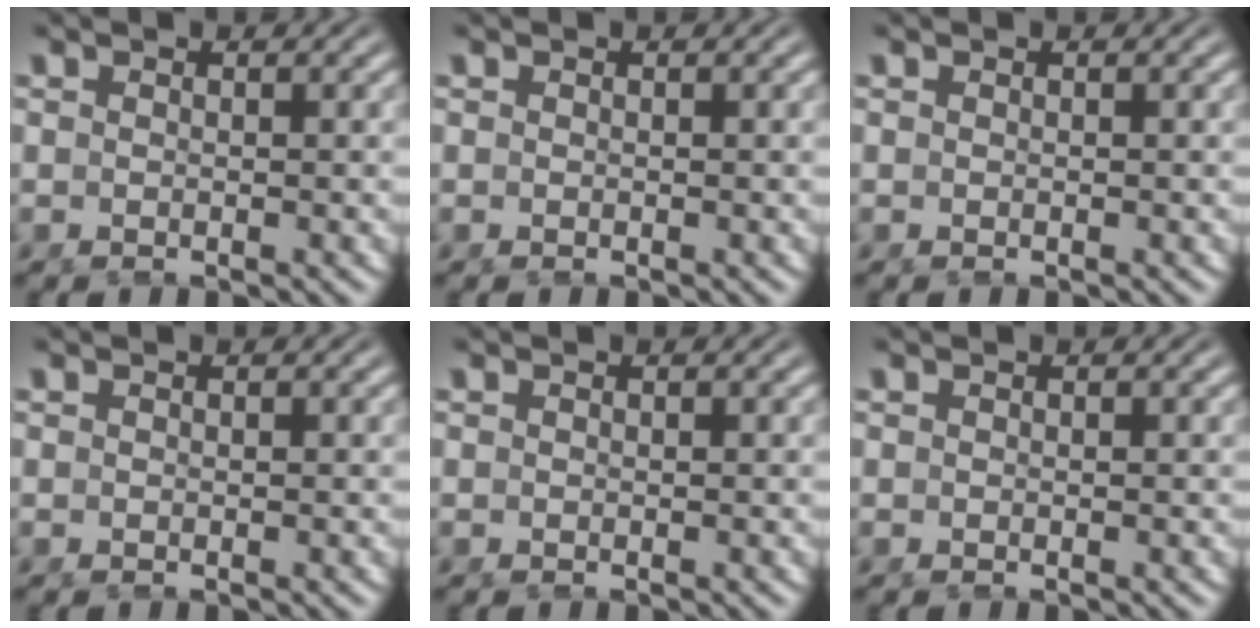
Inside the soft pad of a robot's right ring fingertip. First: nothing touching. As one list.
[{"total": 0.0}, {"total": 0.0}, {"total": 0.0}, {"total": 0.0}, {"total": 0.0}]